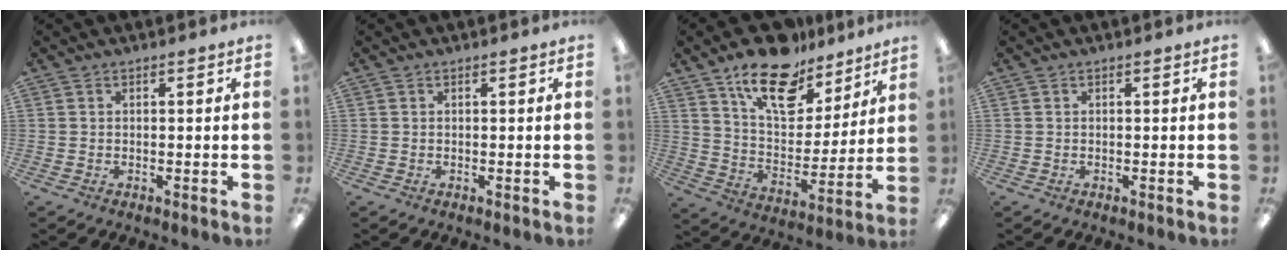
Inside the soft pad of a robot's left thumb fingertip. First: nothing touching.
{"total": 0.0}
{"total": 17.9, "force": [12.4, 9.2, 9.1], "torque": [-0.146, -0.071, 0.217]}
{"total": 0.0}